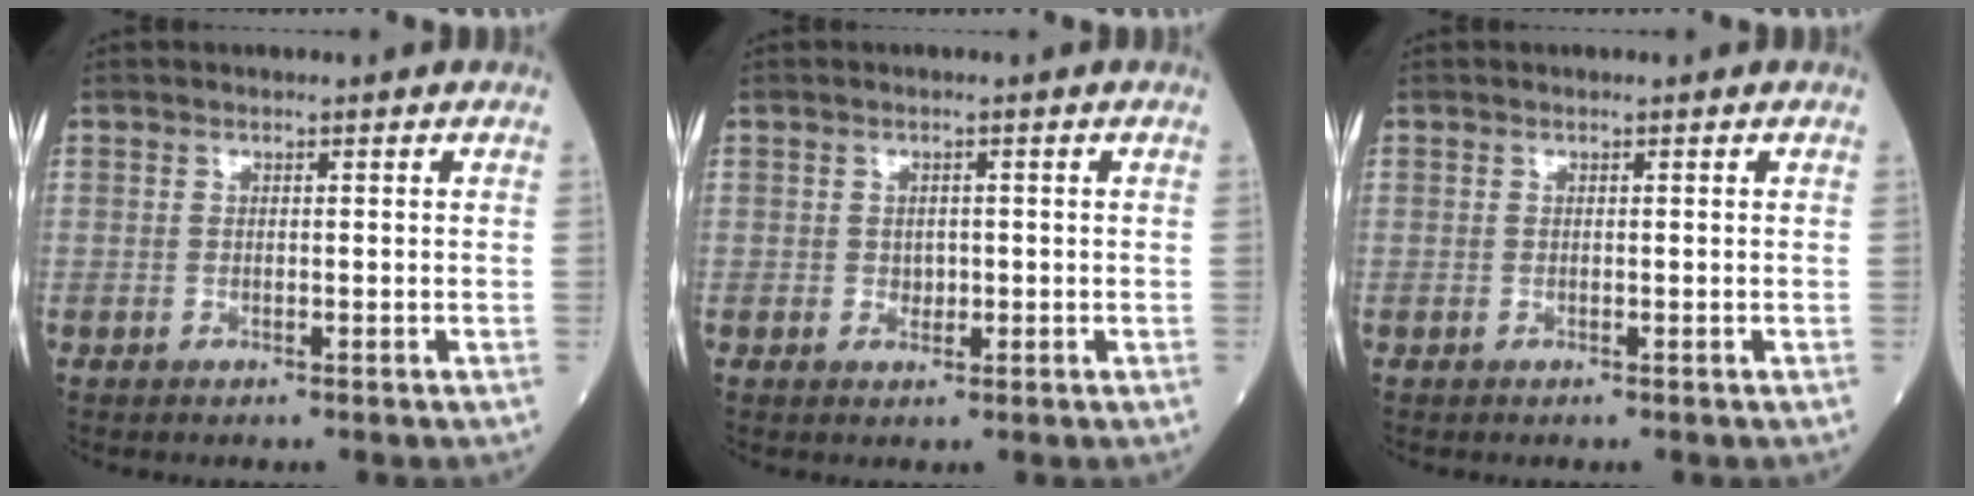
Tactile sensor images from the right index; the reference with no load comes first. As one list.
[{"total": 1.4, "force": [-0.1, 1.2, 0.8], "torque": [-0.007, 0.002, 0.003]}, {"total": 0.0}]